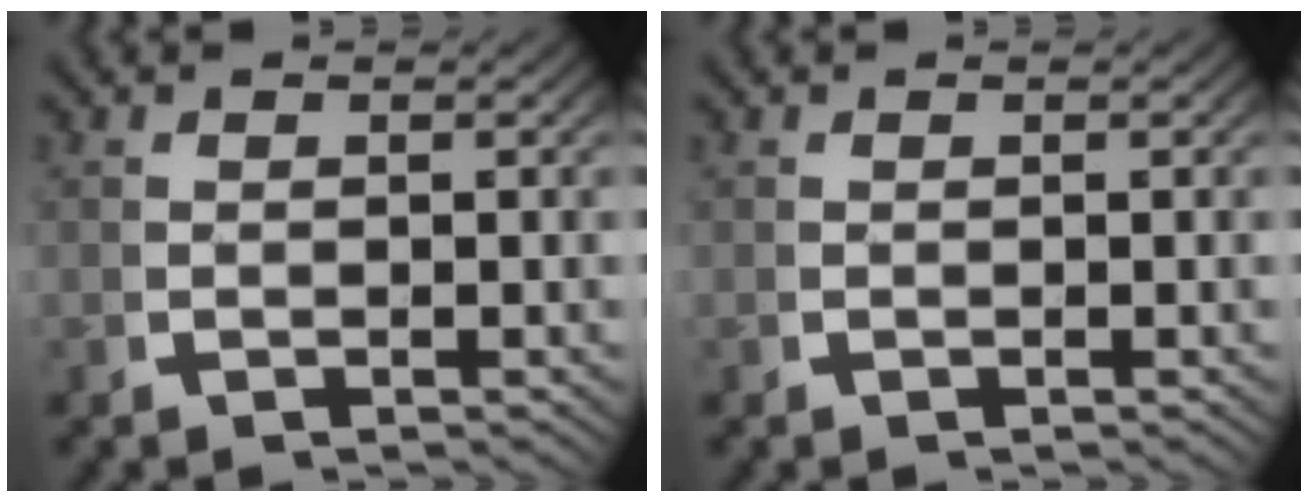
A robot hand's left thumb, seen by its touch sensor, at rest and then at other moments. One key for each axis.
{"total": 0.0}